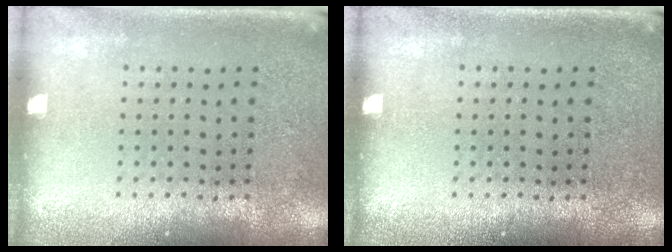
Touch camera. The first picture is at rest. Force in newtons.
{"total": 0.0}